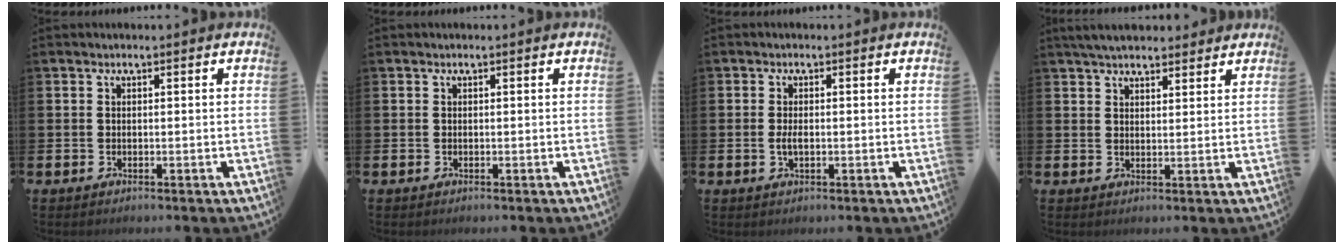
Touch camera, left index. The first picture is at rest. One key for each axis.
{"total": 0.0}
{"total": 1.9, "fx": -0.2, "fy": 0.9, "fz": 1.7, "tx": -0.026, "ty": -0.001, "tz": -0.006}
{"total": 4.4, "fx": 4.1, "fy": 1.2, "fz": 1.0, "tx": -0.024, "ty": -0.010, "tz": 0.077}